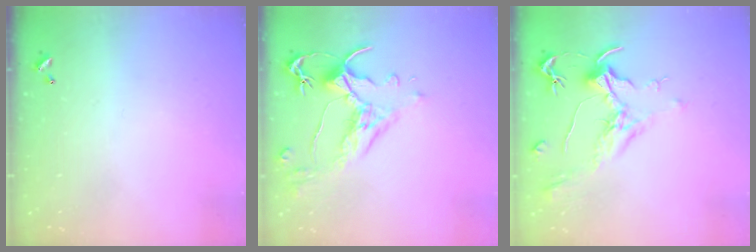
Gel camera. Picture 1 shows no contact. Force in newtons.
{"total": 2.6, "press": 2.2, "slide": 1.3}
{"total": 2.1, "press": 2.0, "slide": 0.8}